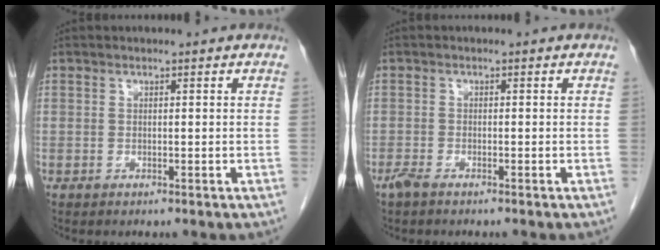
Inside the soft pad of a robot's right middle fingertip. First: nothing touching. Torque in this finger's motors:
{"motor_torque": [0.17, -0.11, 0.05, 0.00]}